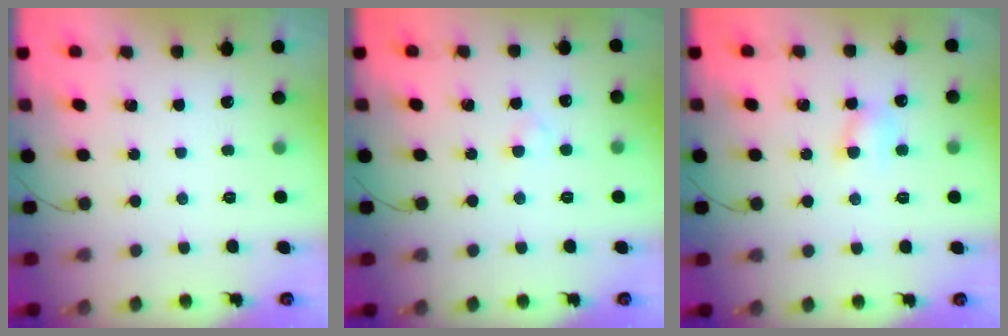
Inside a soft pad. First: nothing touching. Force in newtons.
{"total": 1.5, "press": 1.3, "slide": 0.8}
{"total": 5.3, "press": 5.2, "slide": 0.7}